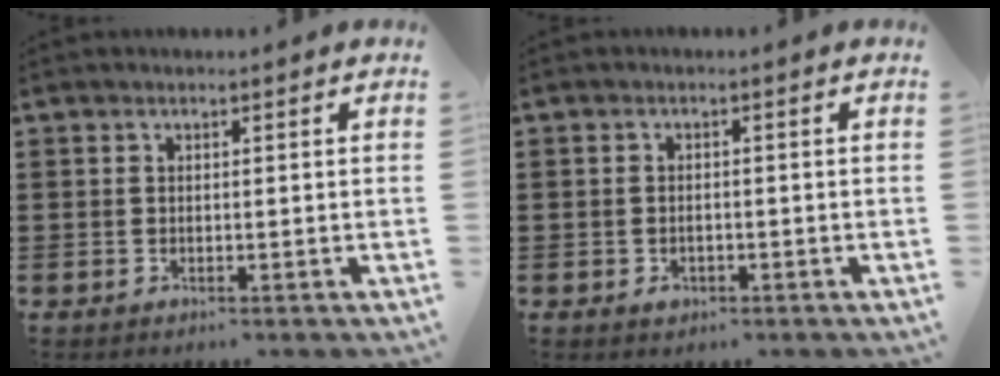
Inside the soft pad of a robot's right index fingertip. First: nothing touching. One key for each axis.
{"total": 1.3, "fx": -0.6, "fy": 0.9, "fz": 0.8, "tx": -0.018, "ty": -0.001, "tz": -0.012}